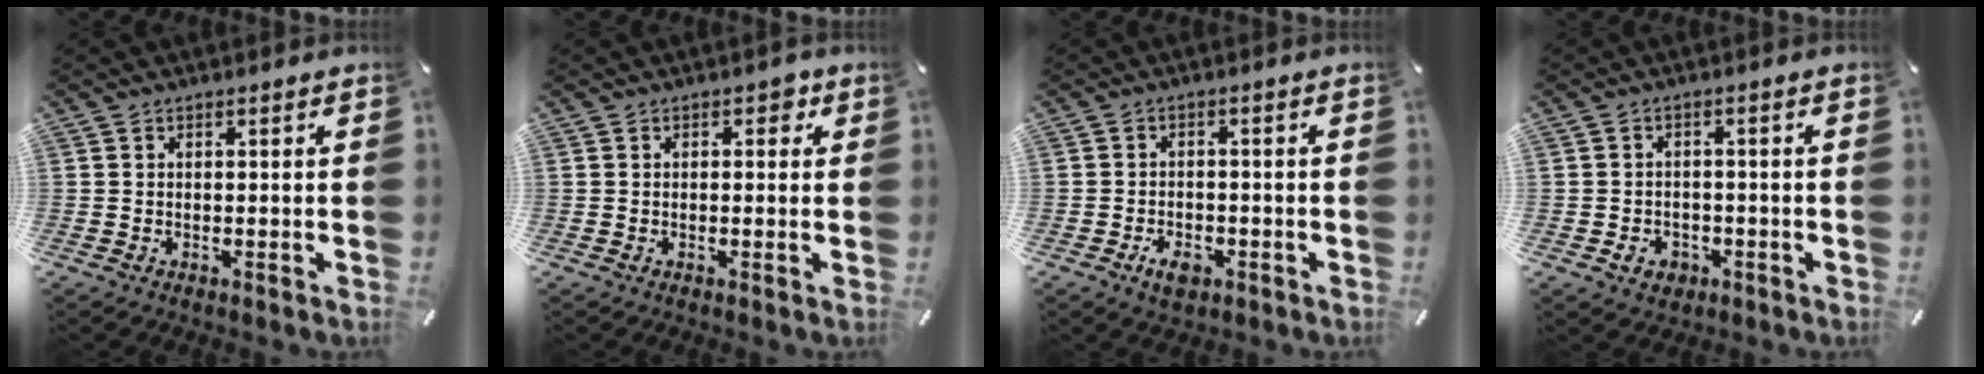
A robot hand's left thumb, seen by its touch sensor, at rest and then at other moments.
{"total": 2.1, "force": [0.5, 1.4, 1.4], "torque": [-0.006, 0.000, 0.000]}
{"total": 4.2, "force": [-2.2, 2.6, 2.4], "torque": [-0.052, 0.005, -0.041]}
{"total": 3.8, "force": [-1.5, 3.2, 1.4], "torque": [-0.014, 0.002, -0.027]}